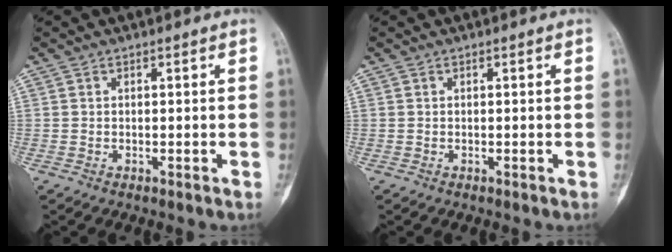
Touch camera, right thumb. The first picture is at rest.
{"total": 0.0}